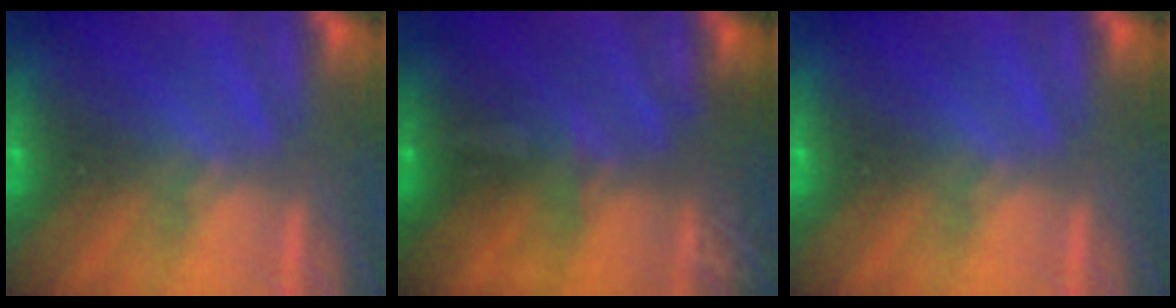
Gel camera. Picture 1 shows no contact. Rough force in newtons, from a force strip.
{"total": 3.0}
{"total": 0.0}